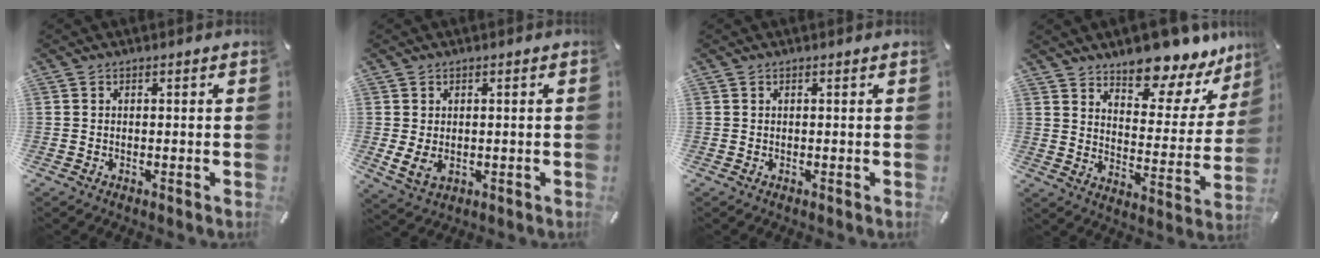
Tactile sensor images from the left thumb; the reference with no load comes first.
{"total": 4.0, "force": [-0.1, 3.2, 2.4], "torque": [-0.049, -0.002, -0.002]}
{"total": 0.0}
{"total": 12.6, "force": [11.4, 4.2, 3.4], "torque": [-0.042, -0.110, 0.196]}